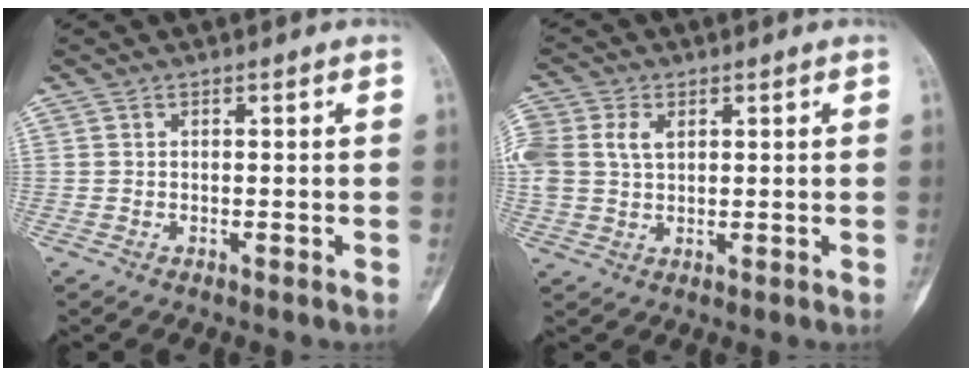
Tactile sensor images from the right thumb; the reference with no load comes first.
{"total": 10.1, "force": [2.8, 7.3, 6.4], "torque": [-0.161, 0.010, 0.056]}